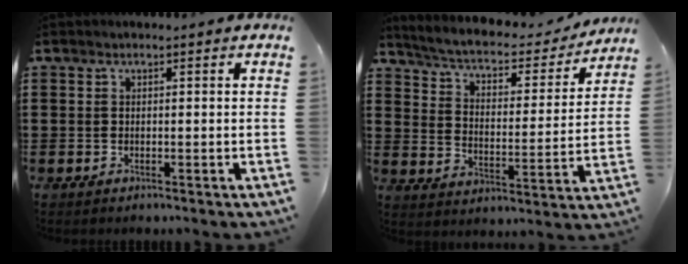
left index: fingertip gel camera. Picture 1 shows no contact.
{"total": 4.1, "force": [3.4, 1.0, 1.9], "torque": [-0.058, -0.027, 0.049]}